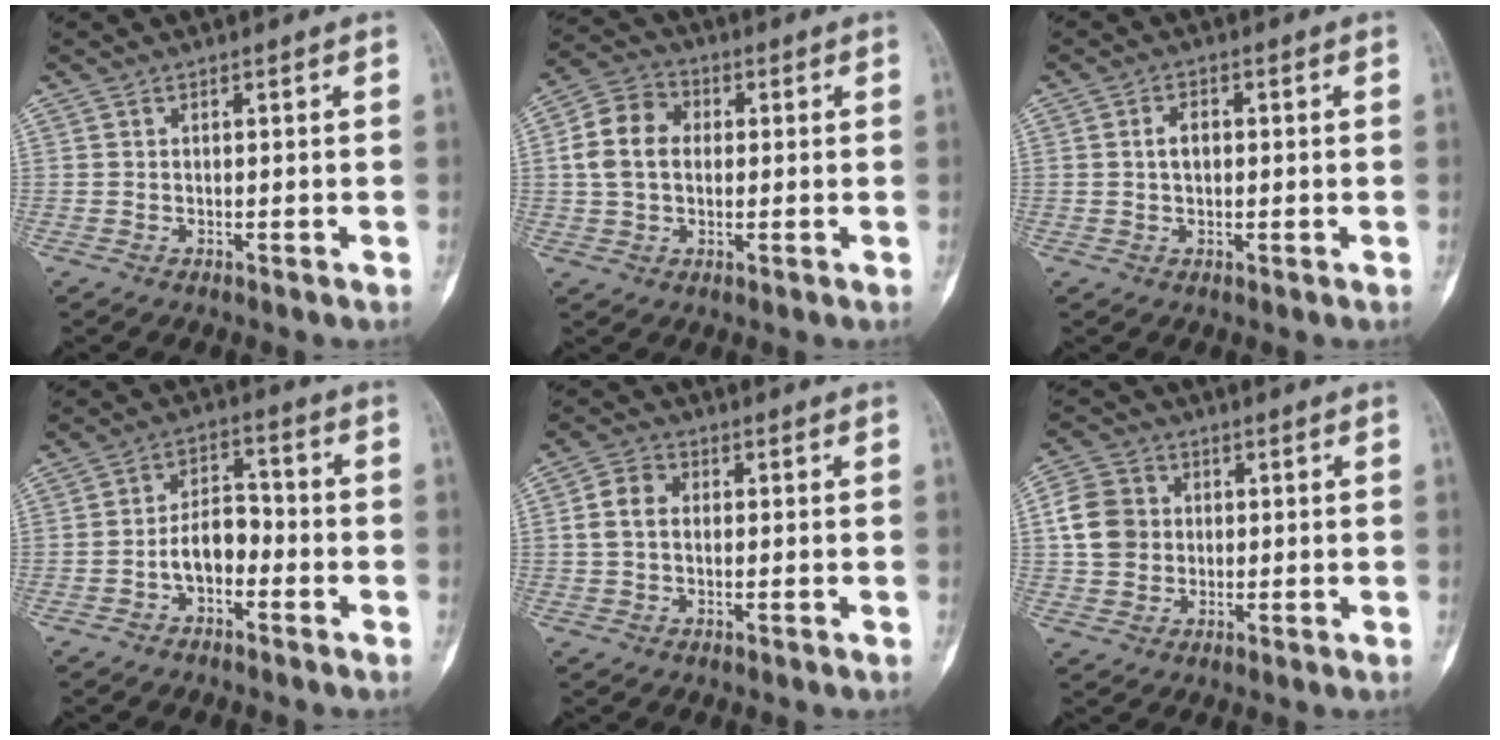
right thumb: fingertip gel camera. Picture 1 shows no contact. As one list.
[{"total": 9.5, "force": [0.8, 7.2, 6.2], "torque": [-0.106, 0.022, 0.004]}, {"total": 2.8, "force": [0.3, 1.7, 2.2], "torque": [-0.038, 0.007, 0.003]}, {"total": 6.6, "force": [-2.4, 4.0, 4.6], "torque": [-0.059, 0.035, -0.053]}, {"total": 5.1, "force": [0.3, 3.8, 3.4], "torque": [-0.062, 0.014, -0.004]}, {"total": 8.0, "force": [0.8, 7.0, 3.8], "torque": [-0.055, 0.007, 0.006]}]